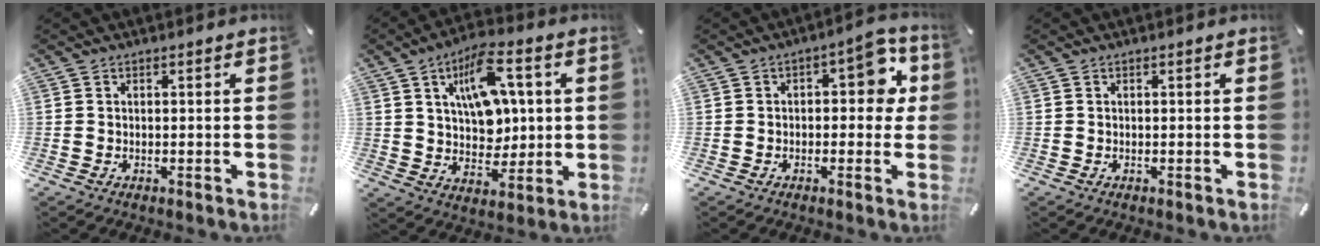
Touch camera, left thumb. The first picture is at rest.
{"total": 14.3, "force": [4.7, 9.0, 10.0], "torque": [-0.151, -0.005, 0.081]}
{"total": 8.7, "force": [1.6, 4.9, 7.0], "torque": [-0.079, -0.004, 0.017]}
{"total": 0.0}